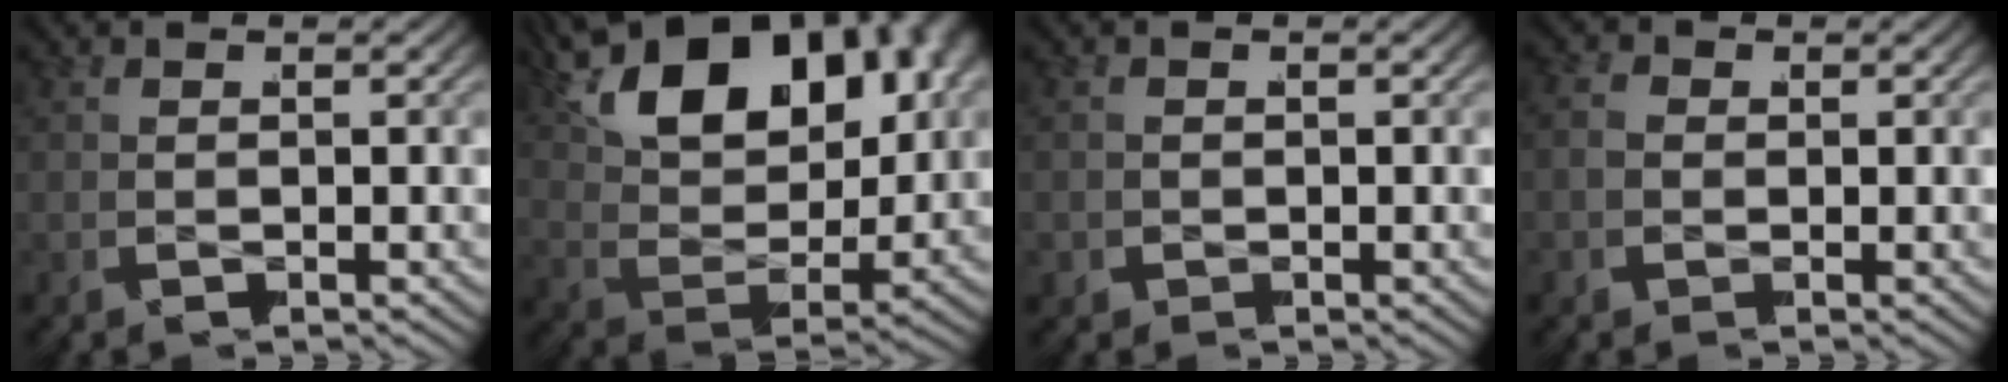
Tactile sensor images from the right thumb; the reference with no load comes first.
{"total": 15.2, "force": [3.9, 9.6, 11.2], "torque": [-0.219, 0.006, 0.053]}
{"total": 0.8, "force": [-0.3, 0.8, 0.1], "torque": [-0.001, -0.003, -0.003]}
{"total": 1.5, "force": [-0.2, 1.4, 0.6], "torque": [-0.016, -0.005, -0.006]}